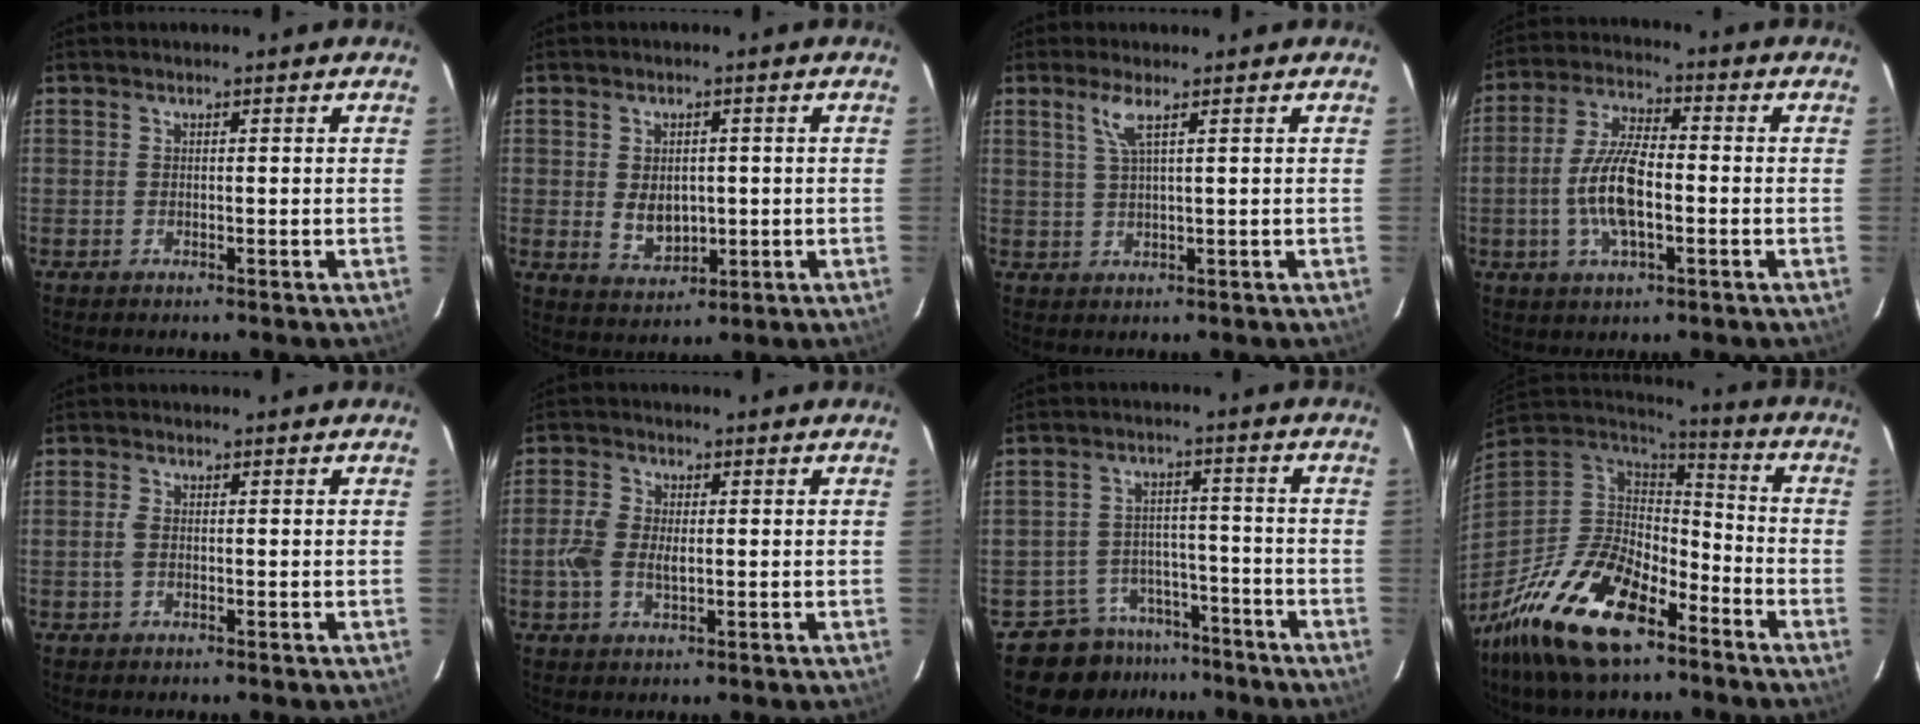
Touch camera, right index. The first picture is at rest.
{"total": 5.8, "force": [-0.2, 4.3, 3.9], "torque": [-0.070, -0.005, 0.008]}
{"total": 3.2, "force": [1.7, -0.1, 2.8], "torque": [-0.060, 0.000, 0.038]}
{"total": 10.8, "force": [-2.2, 4.0, 9.7], "torque": [-0.200, 0.004, -0.044]}
{"total": 1.7, "force": [-0.2, 1.0, 1.4], "torque": [-0.032, 0.001, -0.004]}
{"total": 5.1, "force": [-0.5, 2.9, 4.1], "torque": [-0.094, 0.004, -0.014]}
{"total": 8.6, "force": [-6.7, 5.3, 0.7], "torque": [-0.022, 0.030, -0.092]}
{"total": 21.9, "force": [-13.4, 10.0, 14.0], "torque": [-0.287, -0.026, -0.240]}